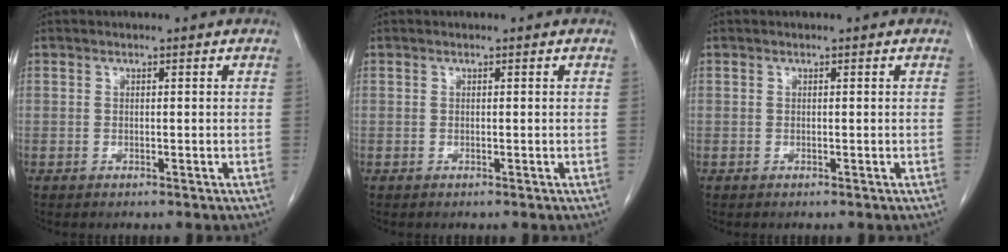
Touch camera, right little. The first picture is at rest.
{"total": 0.0}
{"total": 0.0}